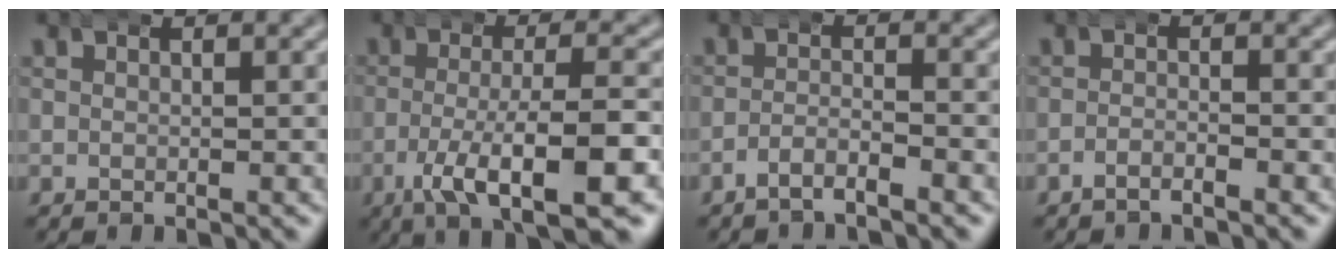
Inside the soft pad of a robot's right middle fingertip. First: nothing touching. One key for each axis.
{"total": 9.2, "fx": -4.2, "fy": 3.0, "fz": 7.5, "tx": -0.136, "ty": -0.030, "tz": -0.051}
{"total": 2.8, "fx": -2.6, "fy": 0.2, "fz": 0.9, "tx": -0.007, "ty": -0.003, "tz": -0.048}
{"total": 2.1, "fx": -2.0, "fy": -0.2, "fz": 0.6, "tx": -0.004, "ty": -0.002, "tz": -0.037}